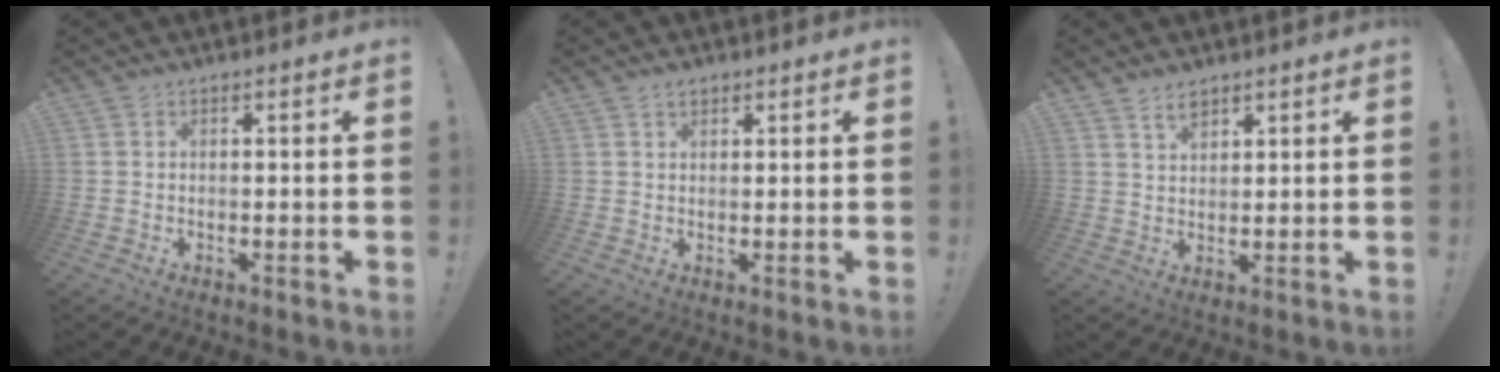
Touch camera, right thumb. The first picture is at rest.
{"total": 1.8, "force": [1.2, 0.9, 0.9], "torque": [-0.019, 0.001, 0.022]}
{"total": 3.6, "force": [2.9, 1.8, 1.3], "torque": [-0.015, -0.017, 0.051]}